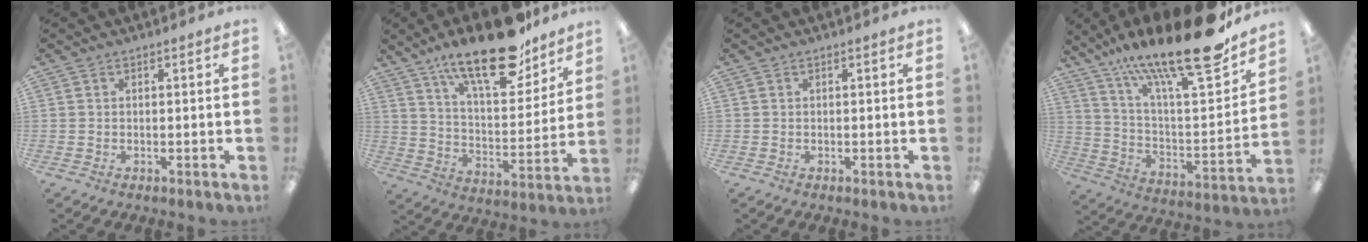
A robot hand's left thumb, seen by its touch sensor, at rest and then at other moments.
{"total": 20.6, "force": [14.9, 7.0, 12.4], "torque": [-0.200, -0.093, 0.253]}
{"total": 0.0}
{"total": 25.0, "force": [19.0, 4.7, 15.6], "torque": [-0.237, -0.133, 0.303]}